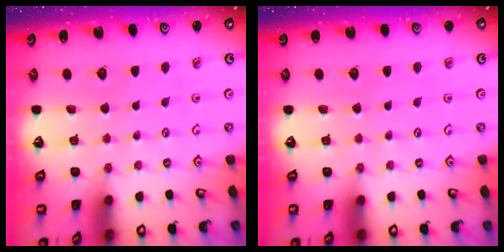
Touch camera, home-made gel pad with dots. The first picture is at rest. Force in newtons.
{"total": 0.0}